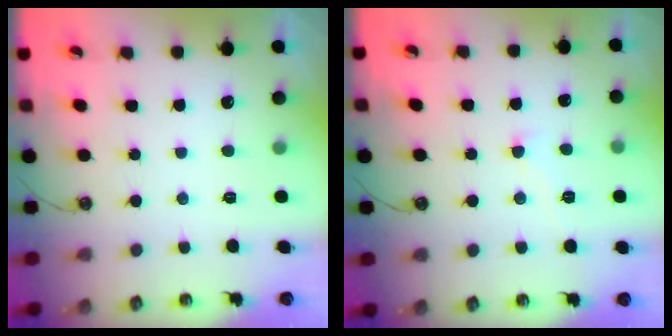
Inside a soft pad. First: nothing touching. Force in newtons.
{"total": 4.3, "press": 4.3, "slide": 0.3}